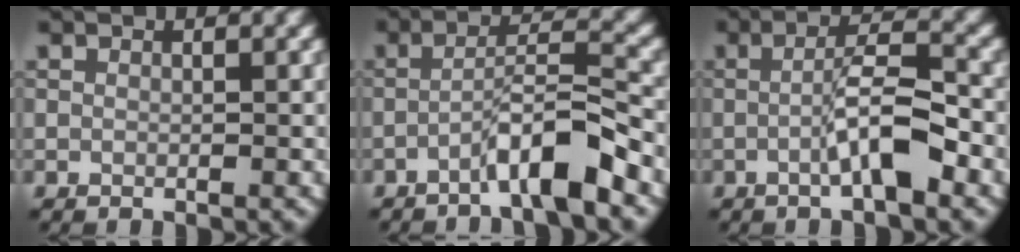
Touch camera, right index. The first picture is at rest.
{"total": 5.1, "force": [-3.0, 0.5, 4.1], "torque": [-0.065, 0.020, -0.062]}
{"total": 4.9, "force": [-1.6, 0.8, 4.6], "torque": [-0.075, 0.013, -0.034]}